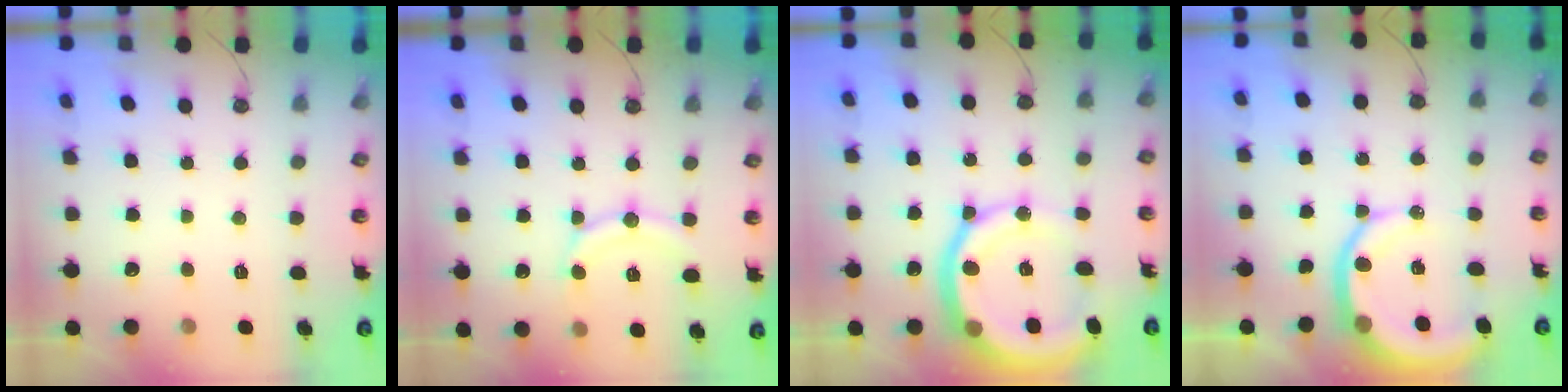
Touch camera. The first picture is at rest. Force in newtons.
{"total": 12.9, "press": 12.9, "slide": 1.0}
{"total": 19.8, "press": 19.5, "slide": 3.1}
{"total": 12.1, "press": 12.0, "slide": 1.6}